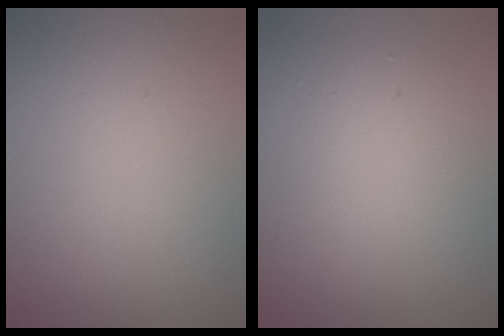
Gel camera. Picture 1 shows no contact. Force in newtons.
{"total": 3.8, "press": 3.8, "slide": 0.5}